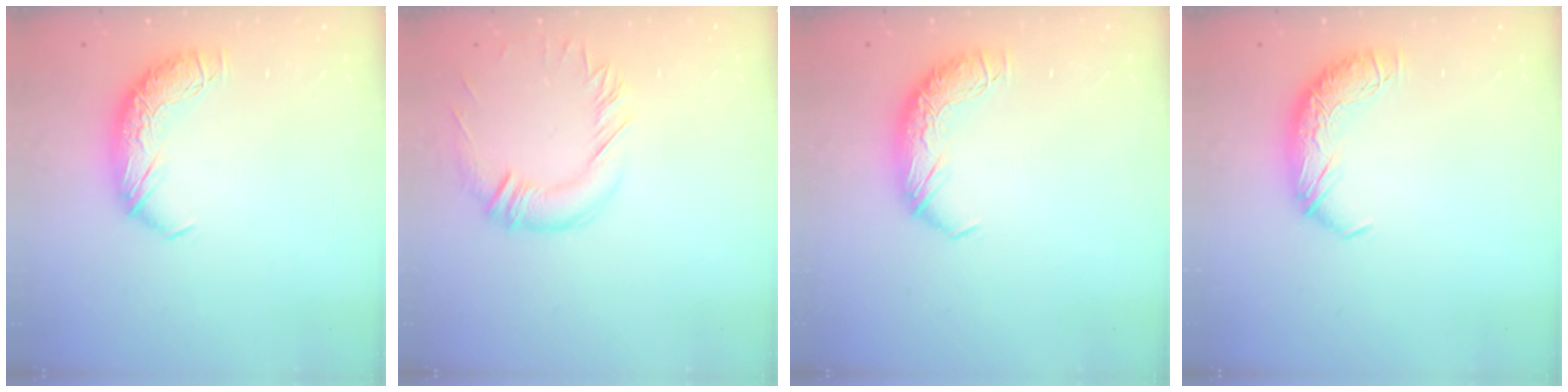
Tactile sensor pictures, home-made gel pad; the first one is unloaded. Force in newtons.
{"total": 0.8, "press": 0.2, "slide": 0.8}
{"total": 0.0}
{"total": 0.0}